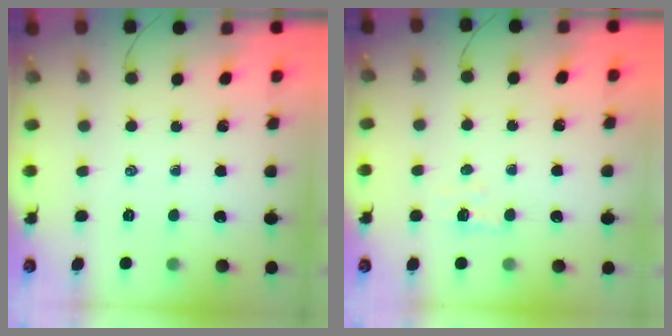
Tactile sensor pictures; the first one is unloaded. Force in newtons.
{"total": 2.9, "press": 2.8, "slide": 1.0}